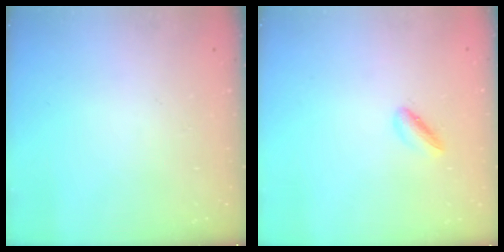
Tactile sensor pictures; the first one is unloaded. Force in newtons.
{"total": 3.2, "press": 3.1, "slide": 0.8}